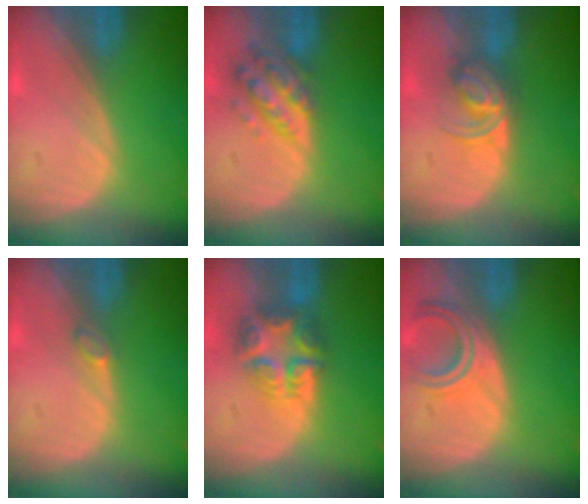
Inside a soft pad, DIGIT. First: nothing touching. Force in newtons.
{"total": 6.5, "press": 5.8, "slide": 2.8}
{"total": 5.6, "press": 4.9, "slide": 2.8}
{"total": 1.2, "press": 1.1, "slide": 0.2}
{"total": 7.6, "press": 6.6, "slide": 3.6}
{"total": 5.4, "press": 5.0, "slide": 2.0}